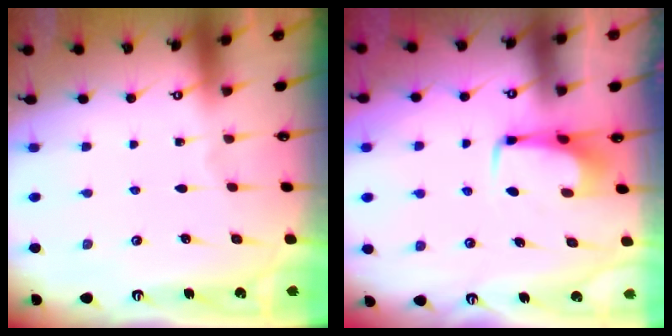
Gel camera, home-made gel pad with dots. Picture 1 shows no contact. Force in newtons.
{"total": 2.9, "press": 2.9, "slide": 0.4}